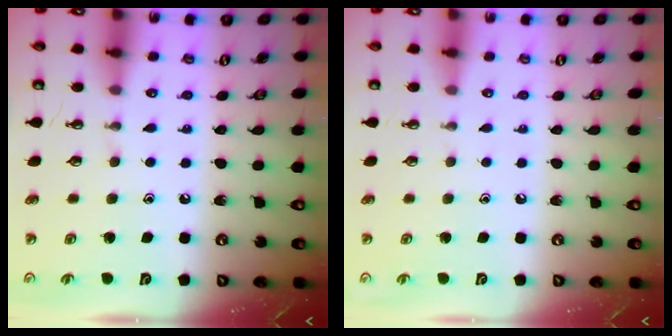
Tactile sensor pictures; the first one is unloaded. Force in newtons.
{"total": 0.0}